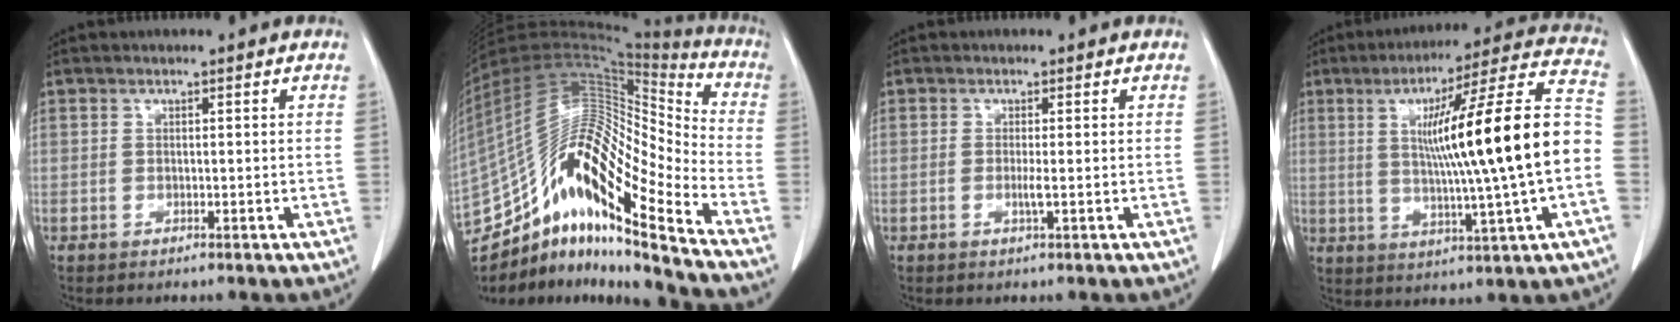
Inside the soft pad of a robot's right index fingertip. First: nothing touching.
{"total": 23.0, "force": [-14.9, 3.3, 17.2], "torque": [-0.328, 0.029, -0.269]}
{"total": 1.2, "force": [-0.2, -0.2, 1.1], "torque": [-0.024, -0.002, -0.005]}
{"total": 21.2, "force": [0.3, -0.4, 21.2], "torque": [-0.309, 0.020, -0.001]}